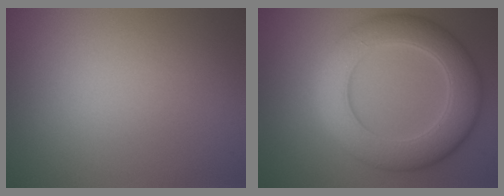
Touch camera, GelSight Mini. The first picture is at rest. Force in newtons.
{"total": 8.3, "press": 8.2, "slide": 0.6}